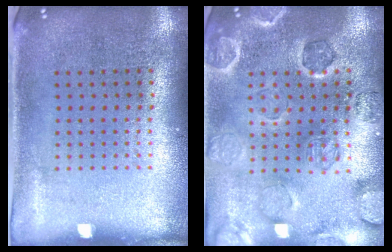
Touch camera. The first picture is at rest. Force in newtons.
{"total": 1.6, "press": 1.6, "slide": 0.2}